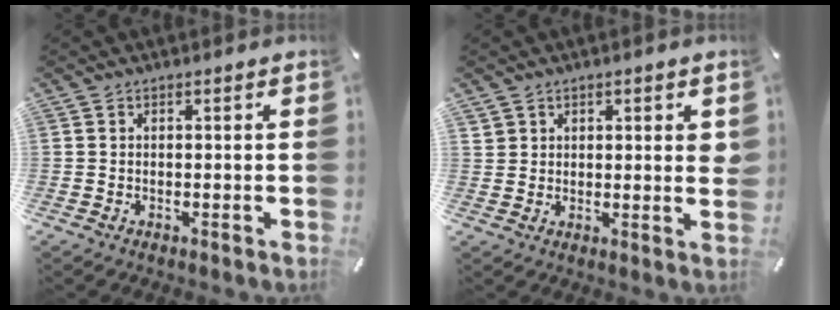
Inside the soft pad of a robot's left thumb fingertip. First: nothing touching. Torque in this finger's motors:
{"motor_torque": [0.44, 0.19, -0.01, -0.09, 0.05]}